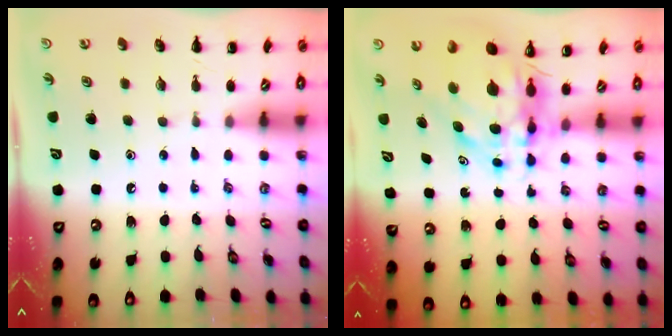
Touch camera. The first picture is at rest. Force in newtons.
{"total": 7.6, "press": 7.1, "slide": 2.7}